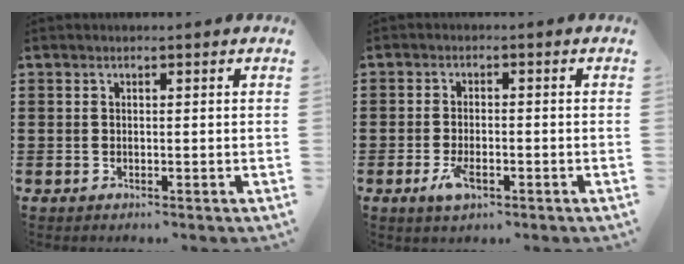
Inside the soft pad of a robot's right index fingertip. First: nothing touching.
{"total": 3.9, "force": [-1.5, 1.6, 3.2], "torque": [-0.074, -0.005, -0.032]}